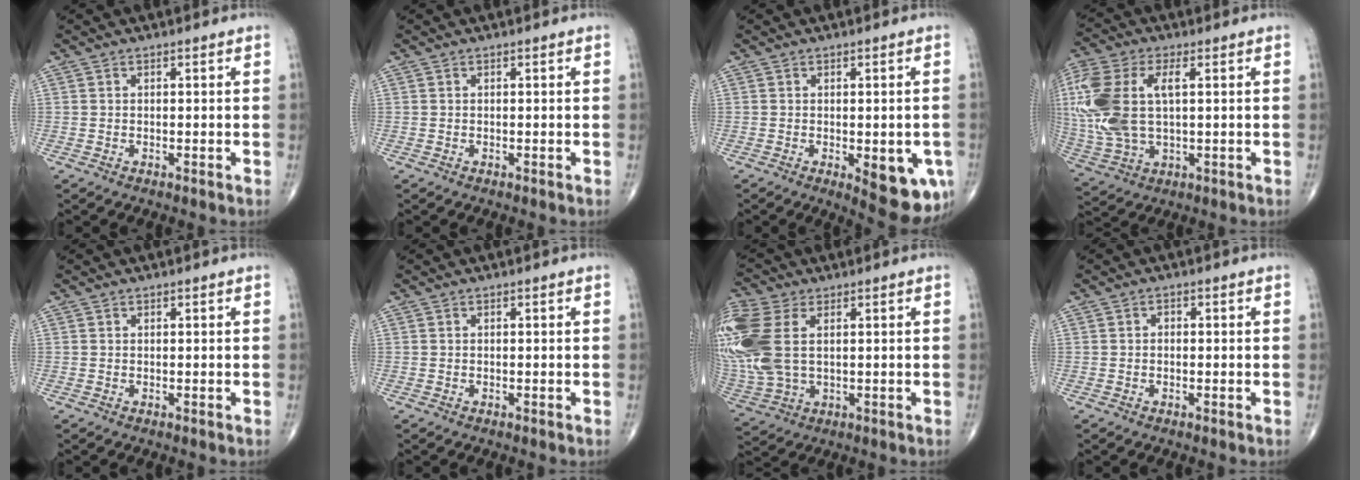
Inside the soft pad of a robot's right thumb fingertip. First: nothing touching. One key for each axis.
{"total": 0.0}
{"total": 10.0, "fx": -2.9, "fy": 4.0, "fz": 8.7, "tx": -0.085, "ty": -0.009, "tz": -0.027}
{"total": 17.7, "fx": 2.7, "fy": 9.3, "fz": 14.8, "tx": -0.364, "ty": 0.009, "tz": 0.053}
{"total": 0.0}
{"total": 0.0}
{"total": 19.0, "fx": 3.9, "fy": 11.8, "fz": 14.5, "tx": -0.391, "ty": 0.005, "tz": 0.083}
{"total": 0.8, "fx": -0.1, "fy": 0.6, "fz": 0.5, "tx": -0.002, "ty": 0.003, "tz": -0.004}